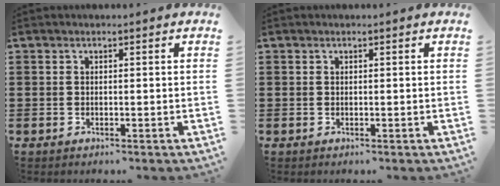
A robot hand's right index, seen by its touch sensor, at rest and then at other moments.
{"total": 0.0}